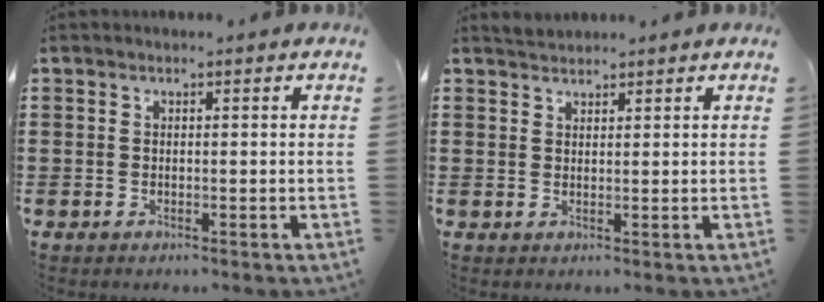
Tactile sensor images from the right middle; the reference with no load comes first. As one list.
[{"total": 1.0, "force": [1.0, 0.1, -0.1], "torque": [0.000, 0.005, 0.019]}]